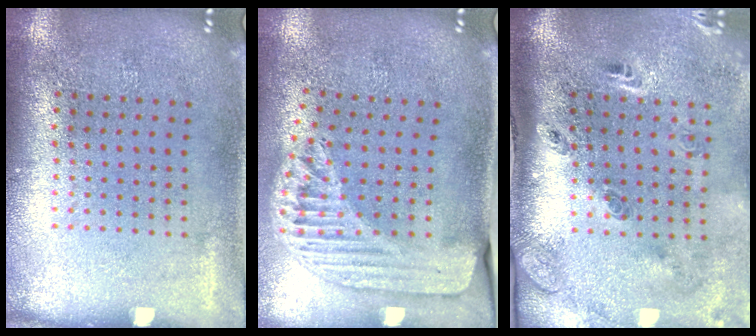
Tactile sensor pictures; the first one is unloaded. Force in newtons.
{"total": 1.6, "press": 1.5, "slide": 0.4}
{"total": 3.0, "press": 1.9, "slide": 2.4}